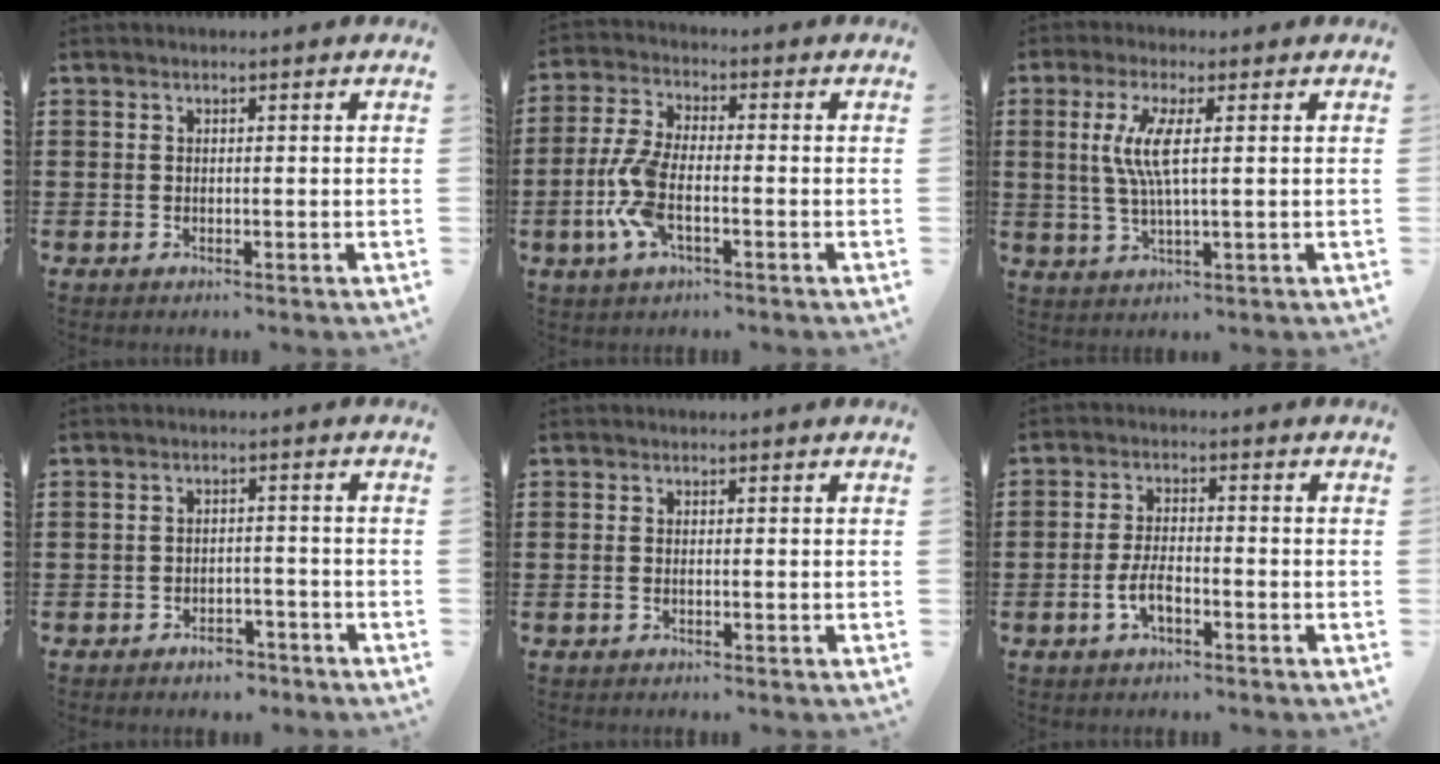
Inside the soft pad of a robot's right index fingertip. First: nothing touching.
{"total": 8.0, "force": [-2.4, 3.3, 6.9], "torque": [-0.173, -0.014, -0.050]}
{"total": 6.0, "force": [1.1, 0.7, 5.9], "torque": [-0.135, -0.011, 0.008]}
{"total": 2.9, "force": [-2.6, 0.9, 0.6], "torque": [-0.015, 0.005, -0.053]}
{"total": 0.7, "force": [-0.3, 0.2, 0.5], "torque": [-0.011, -0.005, -0.004]}
{"total": 4.1, "force": [-1.7, 1.8, 3.2], "torque": [-0.077, 0.001, -0.038]}